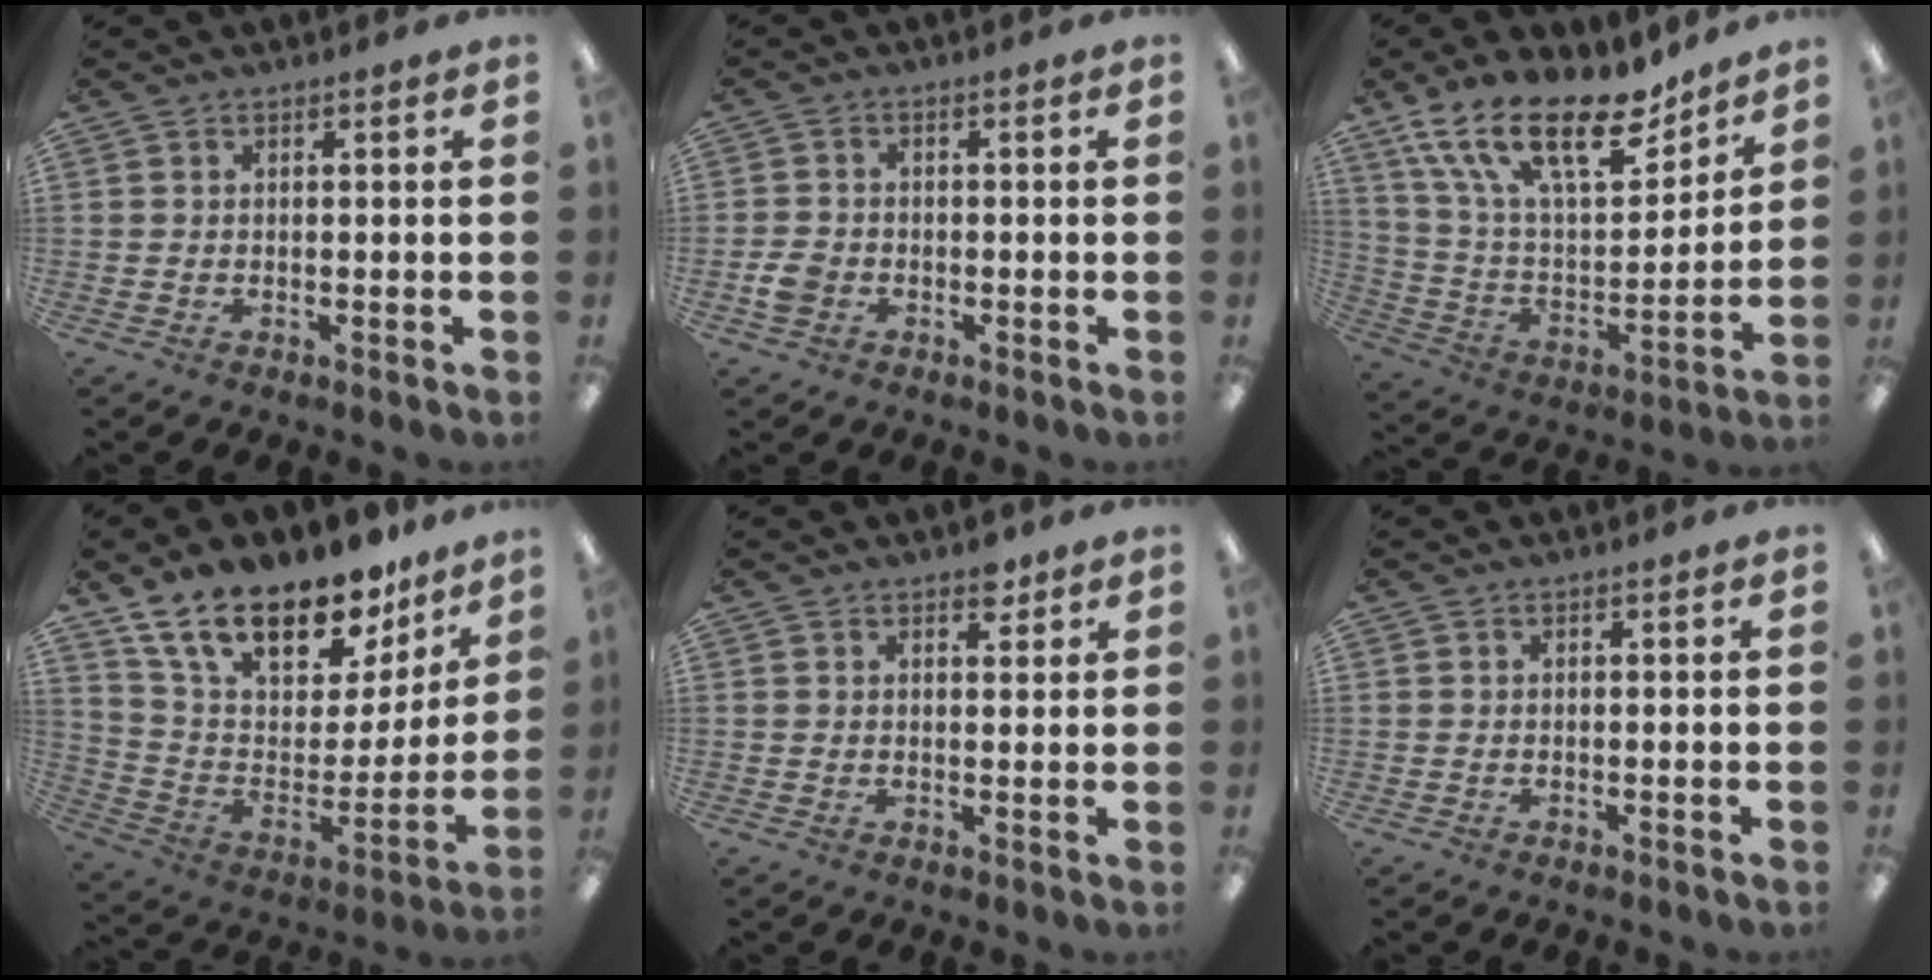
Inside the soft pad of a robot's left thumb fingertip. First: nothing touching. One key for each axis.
{"total": 3.6, "fx": -1.2, "fy": 2.9, "fz": 1.8, "tx": -0.035, "ty": 0.006, "tz": -0.023}
{"total": 22.1, "fx": 15.3, "fy": 8.8, "fz": 13.3, "tx": -0.238, "ty": -0.094, "tz": 0.266}
{"total": 21.7, "fx": 16.7, "fy": 9.3, "fz": 10.4, "tx": -0.174, "ty": -0.113, "tz": 0.296}
{"total": 3.2, "fx": 2.3, "fy": 1.7, "fz": 1.4, "tx": 0.002, "ty": -0.011, "tz": 0.036}
{"total": 0.0}